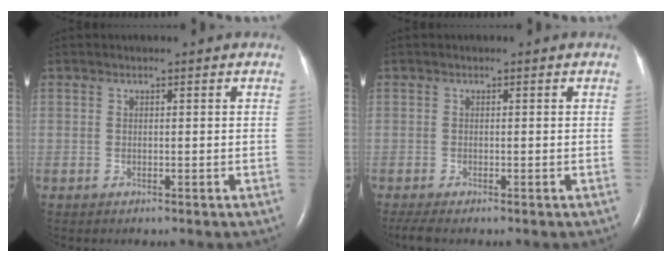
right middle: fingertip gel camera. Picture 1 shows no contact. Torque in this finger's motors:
{"motor_torque": [0.20, -0.17, 0.03, 0.00]}